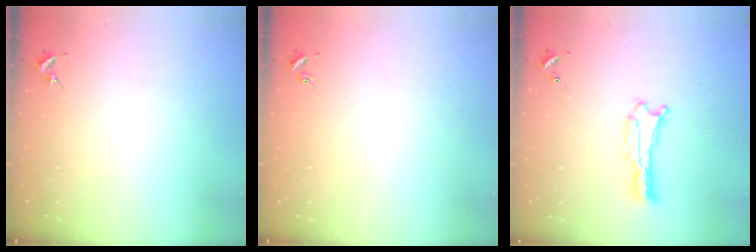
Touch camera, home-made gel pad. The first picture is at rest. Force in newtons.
{"total": 0.0}
{"total": 0.7, "press": 0.7, "slide": 0.1}